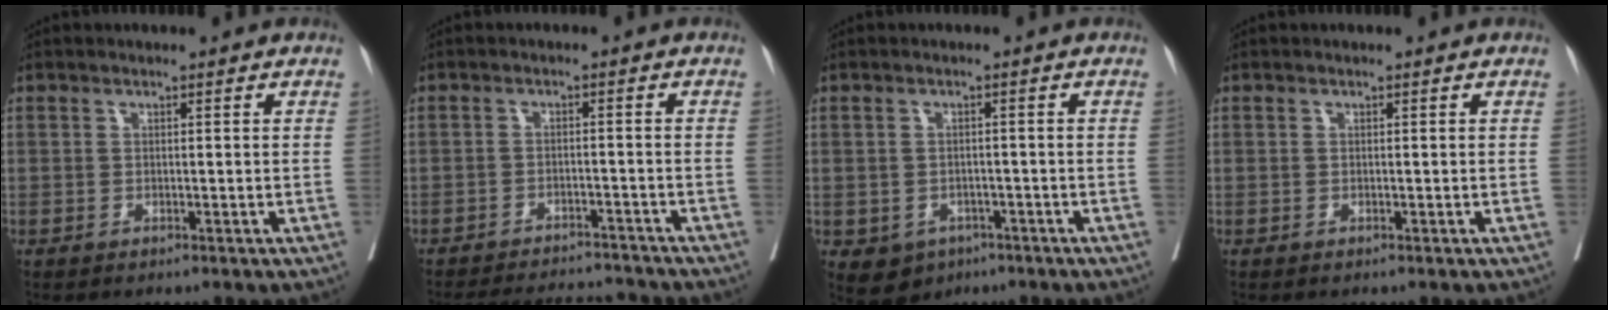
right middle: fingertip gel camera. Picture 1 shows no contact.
{"total": 10.1, "force": [-9.7, 1.8, 2.0], "torque": [-0.032, 0.008, -0.135]}
{"total": 4.6, "force": [-2.3, 3.7, 1.5], "torque": [-0.022, 0.002, -0.024]}
{"total": 0.0}